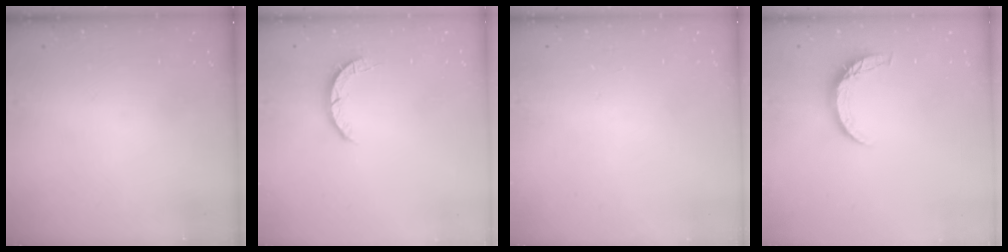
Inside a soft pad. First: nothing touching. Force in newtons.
{"total": 2.7, "press": 2.7, "slide": 0.4}
{"total": 2.6, "press": 2.6, "slide": 0.2}
{"total": 6.6, "press": 6.5, "slide": 0.6}